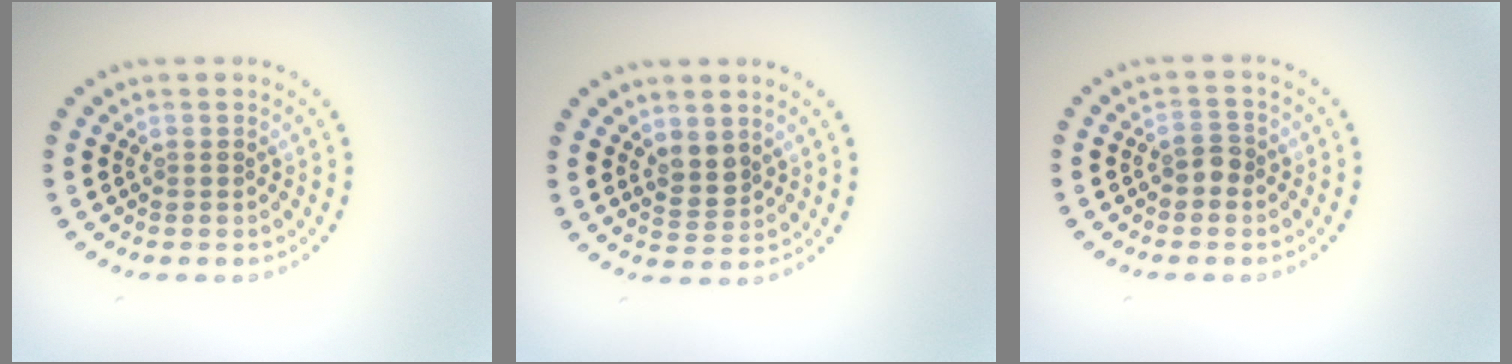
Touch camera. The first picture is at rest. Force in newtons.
{"total": 2.1, "press": 1.9, "slide": 0.9}
{"total": 1.5, "press": 1.4, "slide": 0.5}